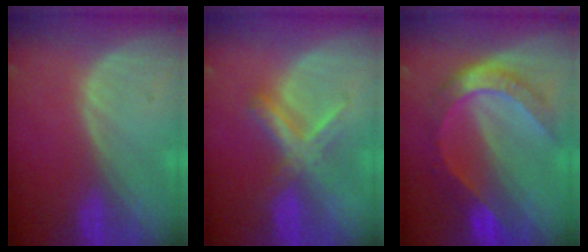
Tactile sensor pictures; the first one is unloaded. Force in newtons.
{"total": 5.5, "press": 5.4, "slide": 1.1}
{"total": 8.3, "press": 8.2, "slide": 0.8}